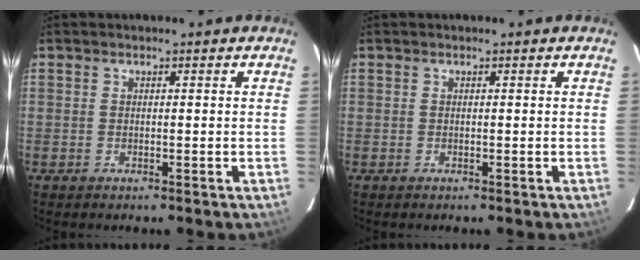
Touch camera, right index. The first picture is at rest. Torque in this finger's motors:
{"motor_torque": [0.00, 0.00, 0.00, 0.00]}